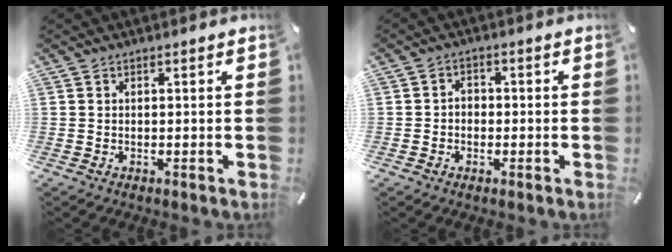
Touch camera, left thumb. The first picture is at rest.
{"total": 2.8, "force": [-1.2, 2.3, 1.0], "torque": [-0.019, 0.011, -0.025]}